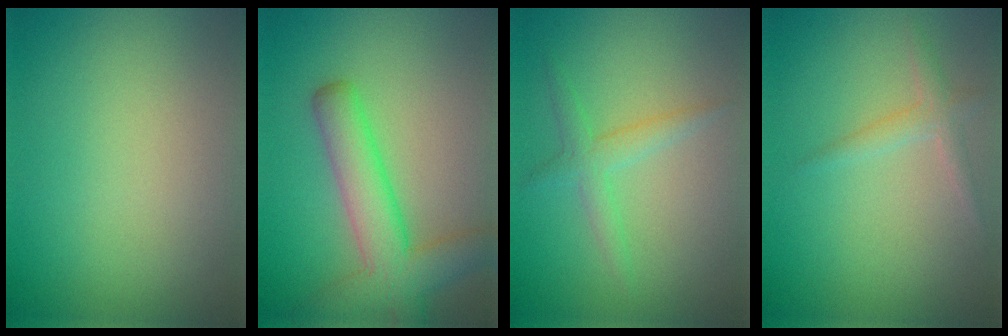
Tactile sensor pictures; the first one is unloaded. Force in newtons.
{"total": 6.0, "press": 5.9, "slide": 0.3}
{"total": 1.3, "press": 1.3, "slide": 0.1}
{"total": 1.4, "press": 1.4, "slide": 0.0}